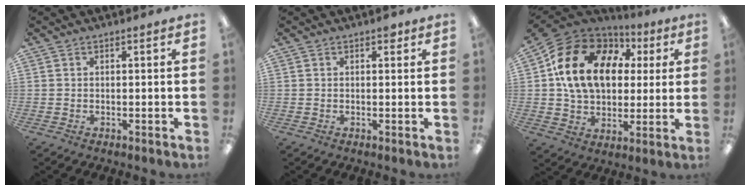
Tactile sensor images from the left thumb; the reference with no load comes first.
{"total": 1.5, "force": [0.8, 0.8, 0.9], "torque": [-0.003, -0.003, 0.010]}
{"total": 19.1, "force": [5.6, 14.4, 11.2], "torque": [-0.220, 0.003, 0.109]}